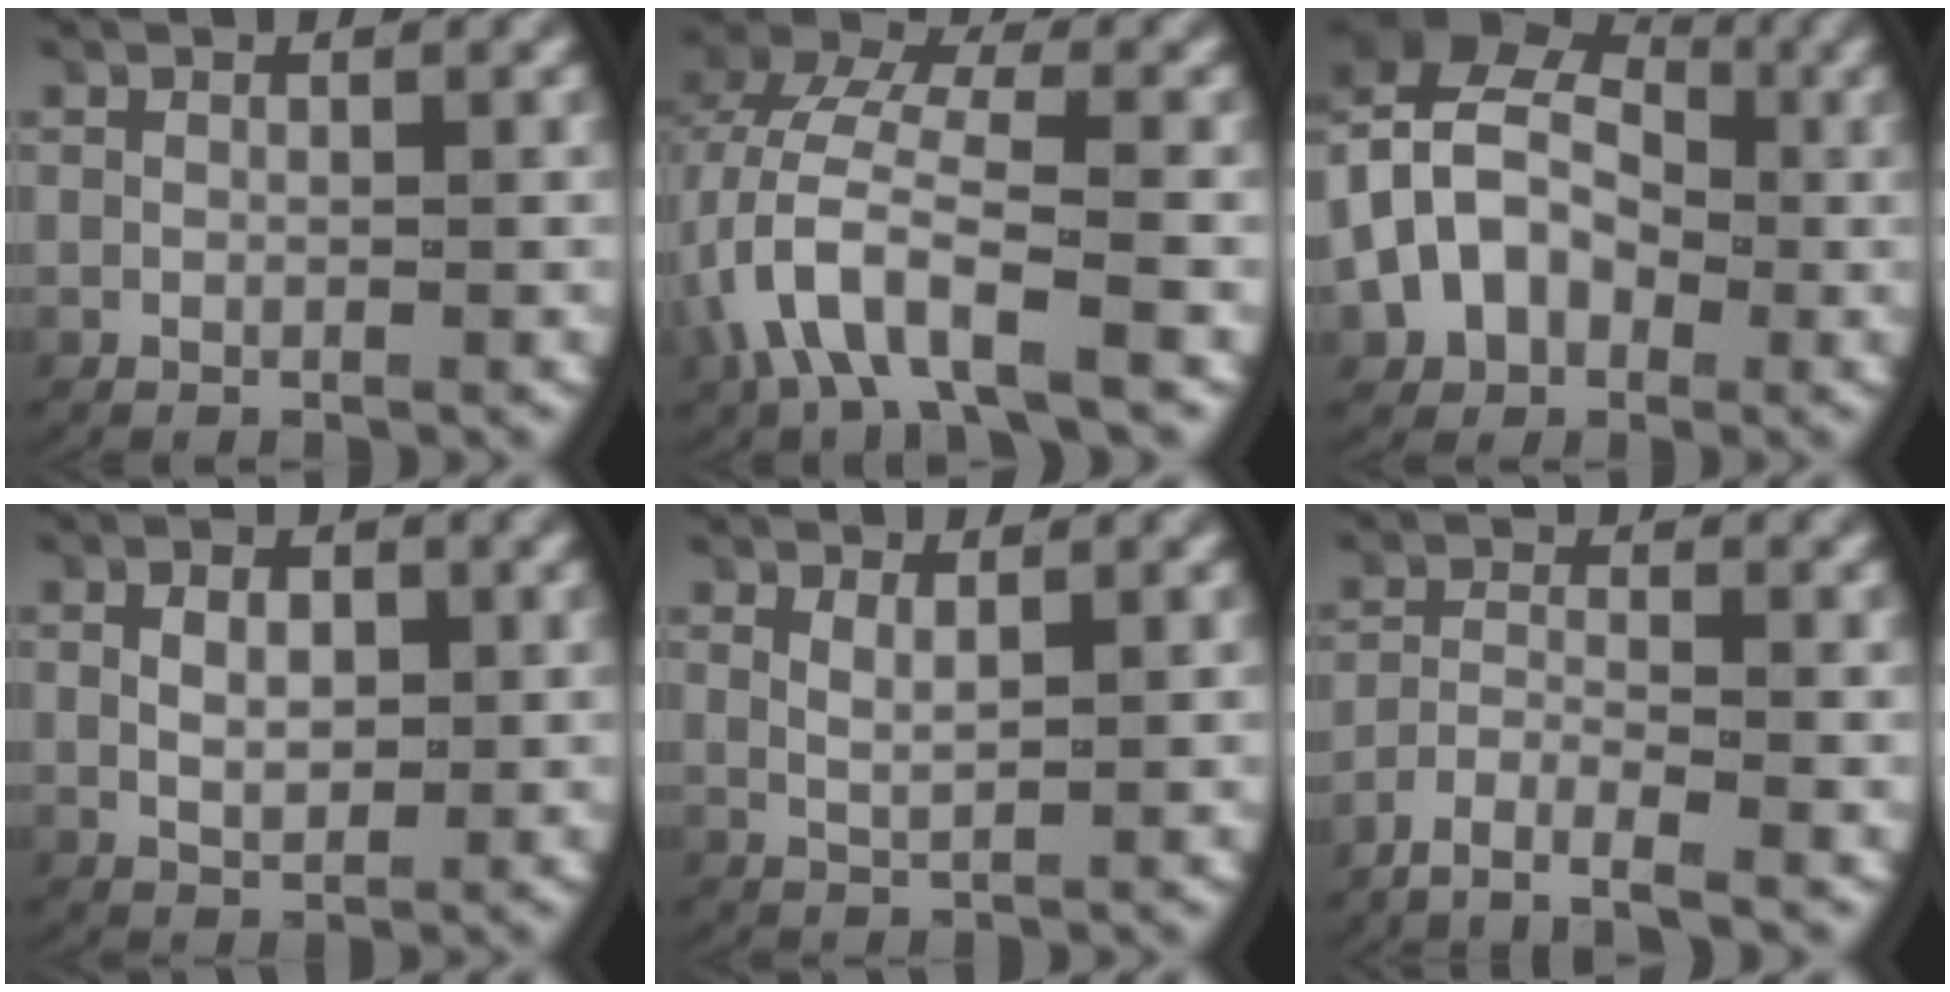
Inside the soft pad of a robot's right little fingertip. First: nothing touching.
{"total": 6.1, "force": [-0.3, 3.4, 5.1], "torque": [-0.130, -0.012, -0.001]}
{"total": 10.3, "force": [1.7, 8.6, 5.3], "torque": [-0.133, -0.004, 0.023]}
{"total": 3.0, "force": [0.5, 2.0, 2.2], "torque": [-0.032, -0.007, 0.017]}
{"total": 1.5, "force": [0.8, 0.3, 1.1], "torque": [-0.028, -0.006, 0.024]}
{"total": 5.8, "force": [-5.1, 1.3, 2.2], "torque": [-0.039, -0.018, -0.082]}